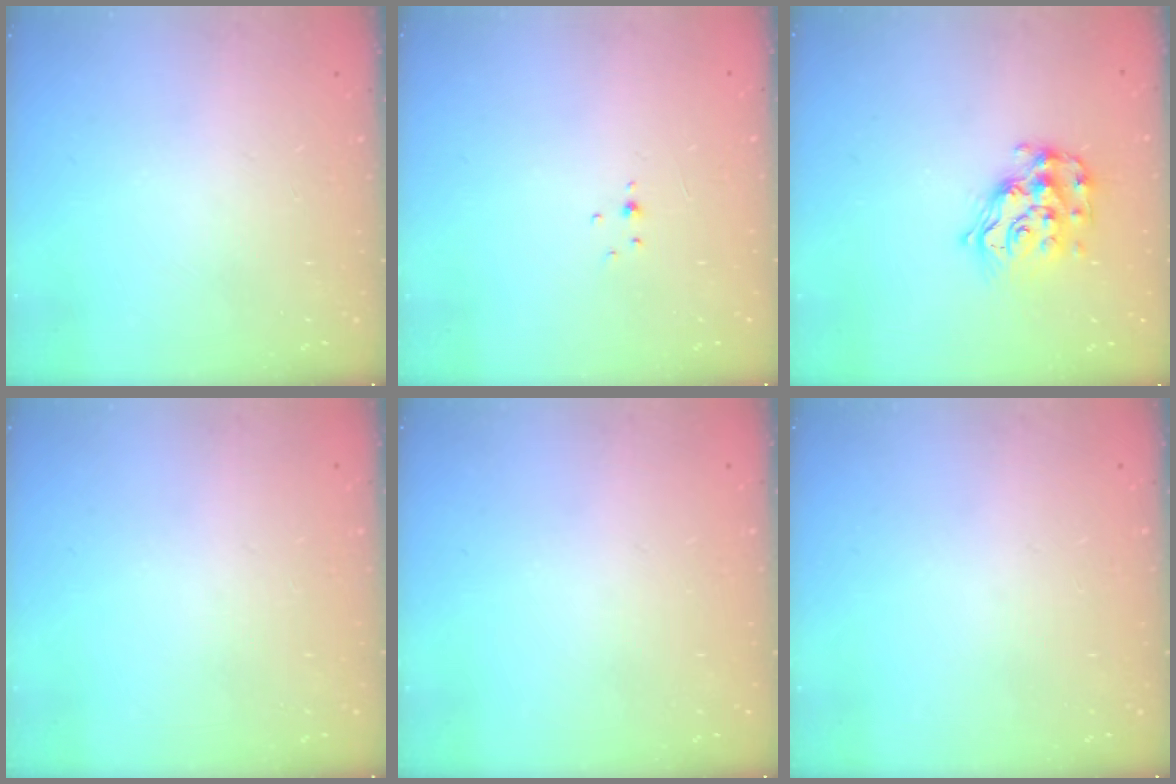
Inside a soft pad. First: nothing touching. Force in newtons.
{"total": 1.5, "press": 1.5, "slide": 0.3}
{"total": 12.8, "press": 12.8, "slide": 0.6}
{"total": 0.0}
{"total": 0.0}
{"total": 0.0}